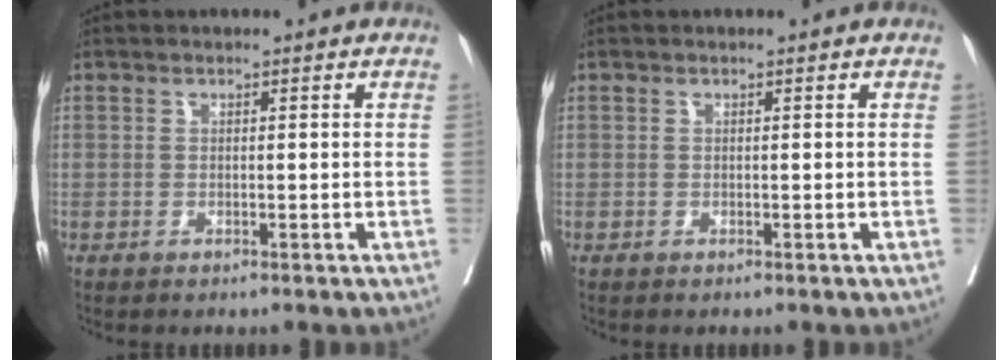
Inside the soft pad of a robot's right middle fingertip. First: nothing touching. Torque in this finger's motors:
{"motor_torque": [0.15, -0.15, -0.12, -0.07]}